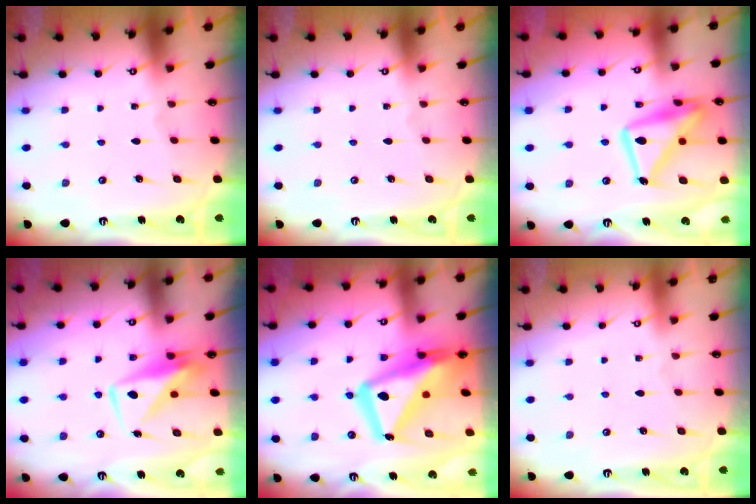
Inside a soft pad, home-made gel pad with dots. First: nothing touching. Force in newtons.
{"total": 0.0}
{"total": 17.9, "press": 17.9, "slide": 1.2}
{"total": 8.8, "press": 8.8, "slide": 0.9}
{"total": 19.9, "press": 19.8, "slide": 2.0}
{"total": 3.9, "press": 3.9, "slide": 0.1}